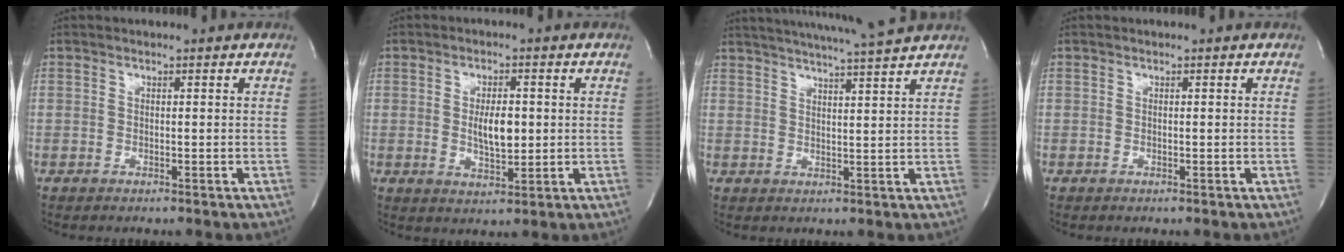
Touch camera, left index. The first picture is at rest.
{"total": 5.2, "force": [0.3, 2.0, 4.8], "torque": [-0.084, -0.005, 0.009]}
{"total": 12.2, "force": [11.1, -1.0, 5.1], "torque": [-0.090, -0.001, 0.149]}
{"total": 0.0}